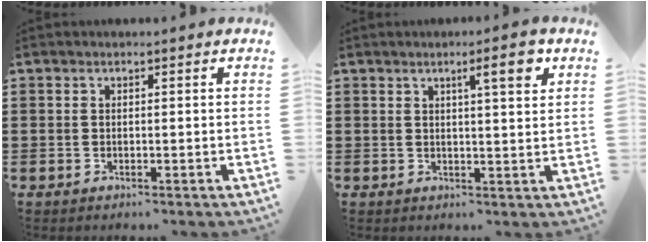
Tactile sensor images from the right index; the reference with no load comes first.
{"total": 5.0, "force": [2.6, 0.5, 4.2], "torque": [-0.065, -0.004, 0.035]}